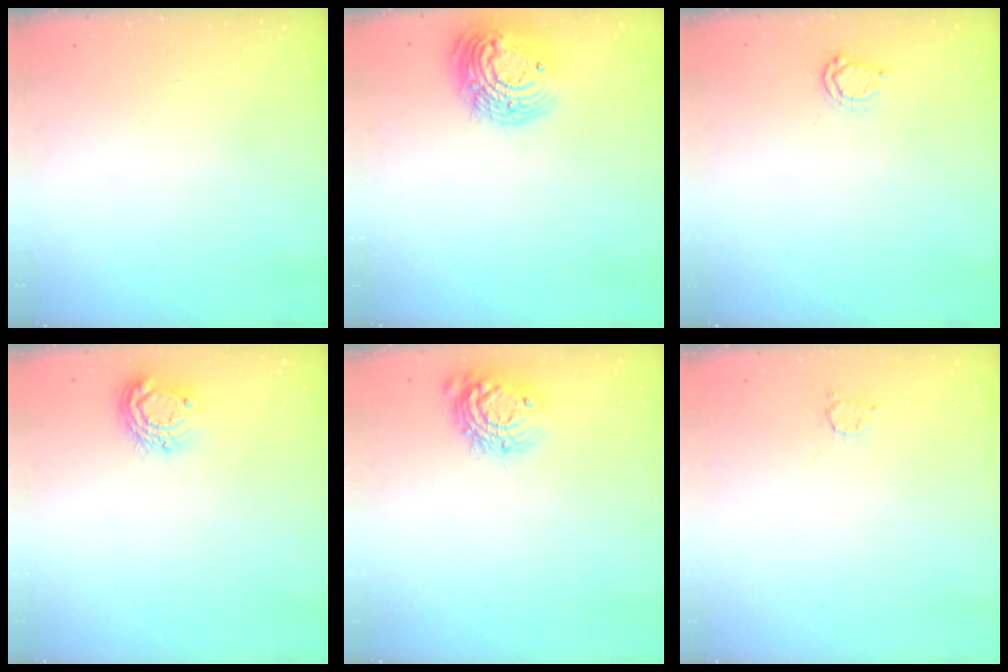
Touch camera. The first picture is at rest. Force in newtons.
{"total": 16.4, "press": 16.3, "slide": 1.5}
{"total": 4.3, "press": 4.3, "slide": 0.6}
{"total": 8.5, "press": 8.5, "slide": 0.7}
{"total": 11.0, "press": 11.0, "slide": 0.5}
{"total": 2.5, "press": 2.5, "slide": 0.4}